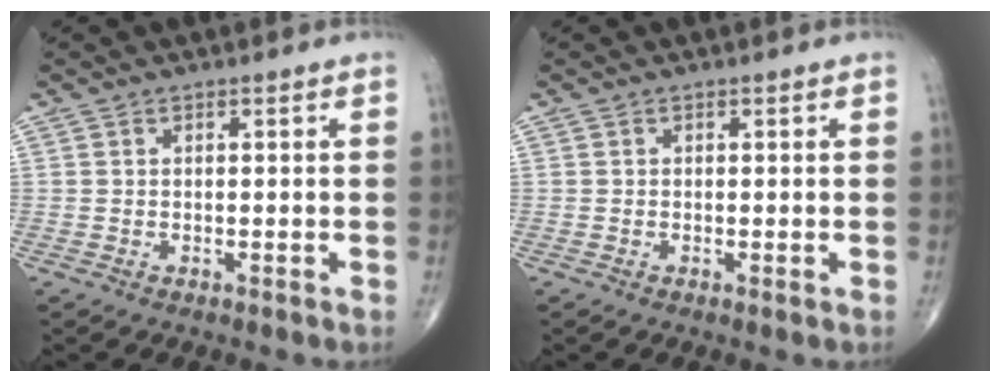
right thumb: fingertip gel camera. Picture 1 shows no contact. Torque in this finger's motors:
{"motor_torque": [-0.49, 0.29, 0.07, 0.18, -0.03]}